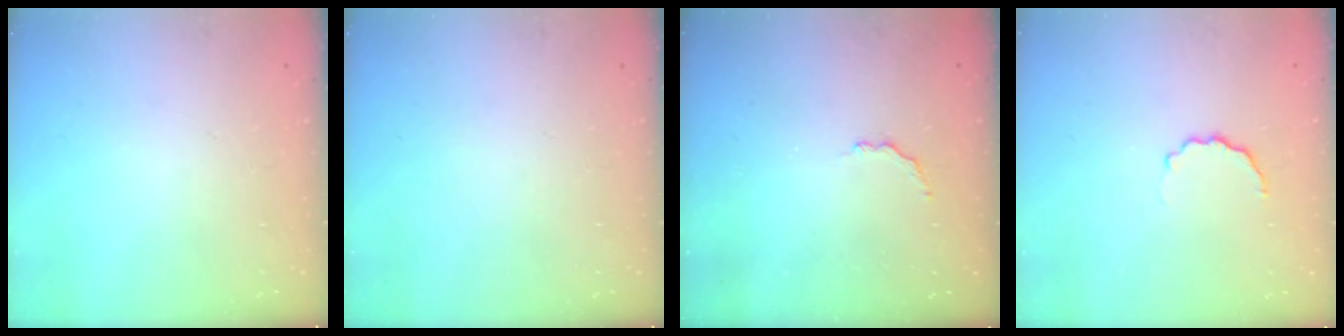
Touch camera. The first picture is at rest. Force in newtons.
{"total": 0.0}
{"total": 2.9, "press": 2.7, "slide": 0.9}
{"total": 3.7, "press": 3.5, "slide": 1.1}